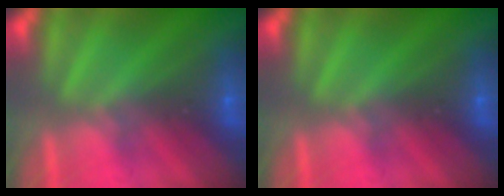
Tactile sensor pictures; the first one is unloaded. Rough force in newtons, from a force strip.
{"total": 0.0}